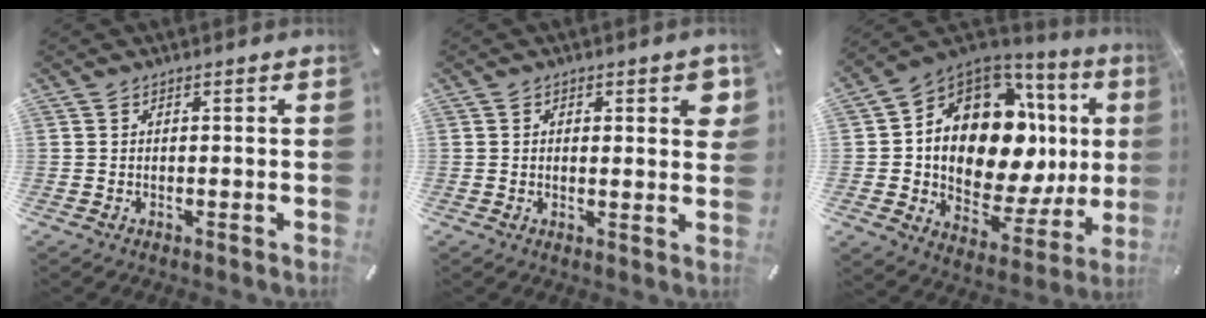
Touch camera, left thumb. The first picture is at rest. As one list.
[{"total": 4.5, "force": [1.5, 2.2, 3.6], "torque": [-0.042, -0.005, 0.020]}, {"total": 17.0, "force": [3.7, 11.2, 12.2], "torque": [-0.208, -0.056, 0.055]}]